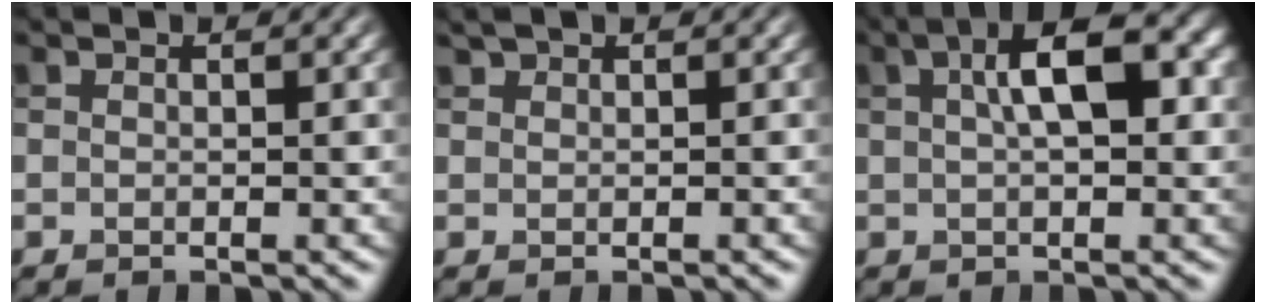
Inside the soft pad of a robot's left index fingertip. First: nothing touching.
{"total": 1.1, "force": [1.1, 0.3, 0.2], "torque": [-0.008, 0.004, 0.023]}
{"total": 6.6, "force": [2.0, 2.5, 5.8], "torque": [-0.094, 0.014, 0.026]}